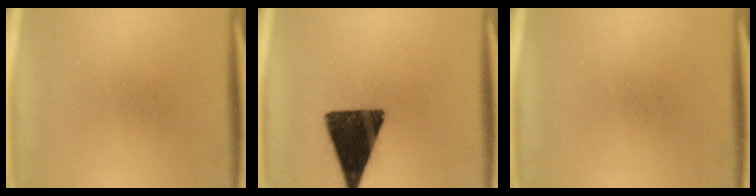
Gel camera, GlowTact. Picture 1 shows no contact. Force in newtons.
{"total": 15.9}
{"total": 0.0}